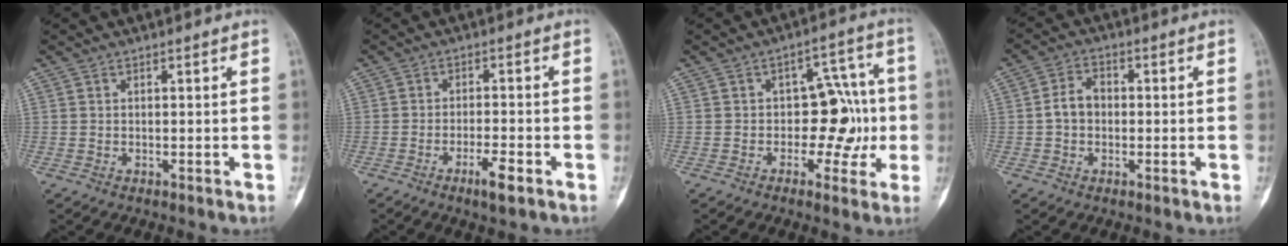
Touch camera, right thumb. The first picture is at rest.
{"total": 4.3, "force": [-2.4, 0.8, 3.4], "torque": [-0.062, 0.010, -0.043]}
{"total": 9.8, "force": [-1.1, 6.5, 7.2], "torque": [-0.042, 0.035, -0.019]}
{"total": 4.7, "force": [-0.4, 3.5, 3.0], "torque": [-0.046, 0.019, -0.015]}